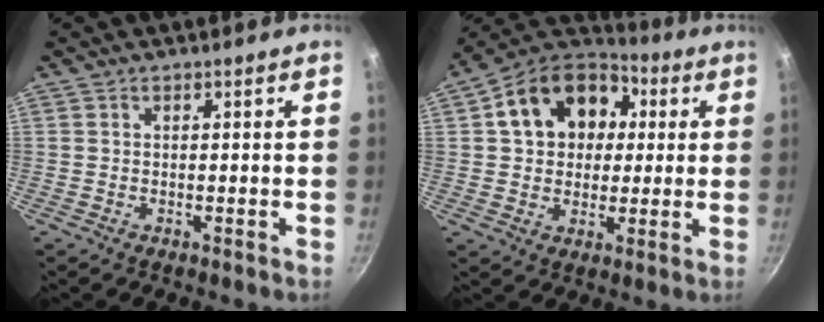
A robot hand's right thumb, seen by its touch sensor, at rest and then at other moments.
{"total": 17.9, "force": [4.1, 13.7, 10.8], "torque": [-0.158, 0.029, 0.056]}